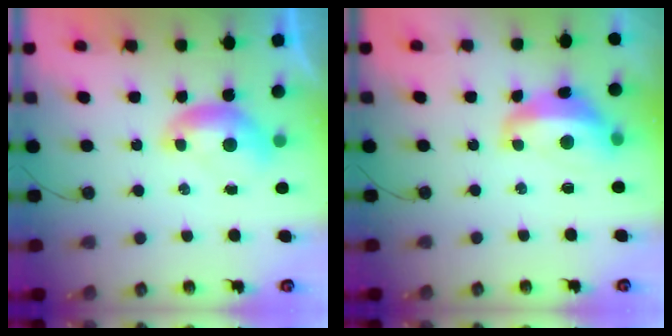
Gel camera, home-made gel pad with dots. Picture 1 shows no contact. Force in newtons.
{"total": 6.3, "press": 6.2, "slide": 1.2}